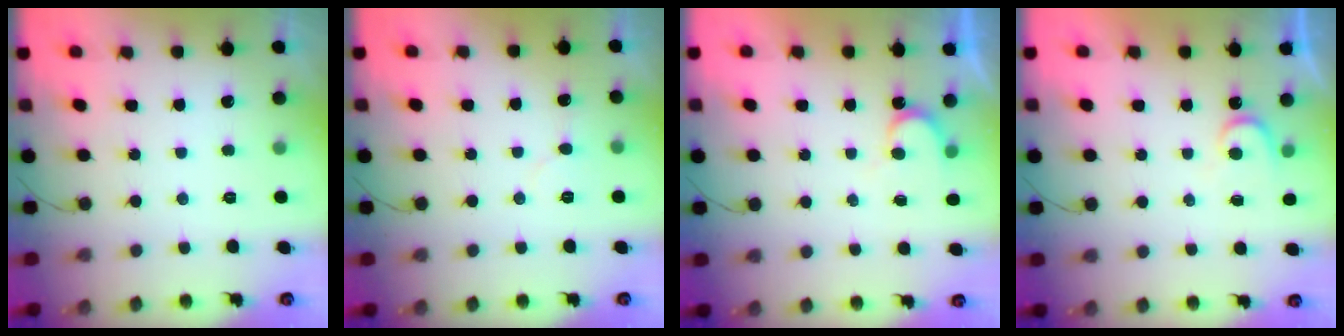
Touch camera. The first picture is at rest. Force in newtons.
{"total": 4.4, "press": 4.3, "slide": 0.4}
{"total": 3.9, "press": 3.9, "slide": 0.4}
{"total": 3.8, "press": 3.7, "slide": 0.3}